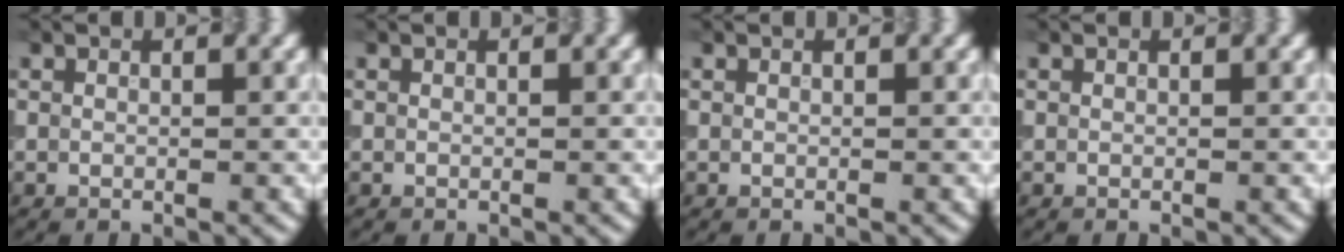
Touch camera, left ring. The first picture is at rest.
{"total": 0.0}
{"total": 0.0}
{"total": 0.0}